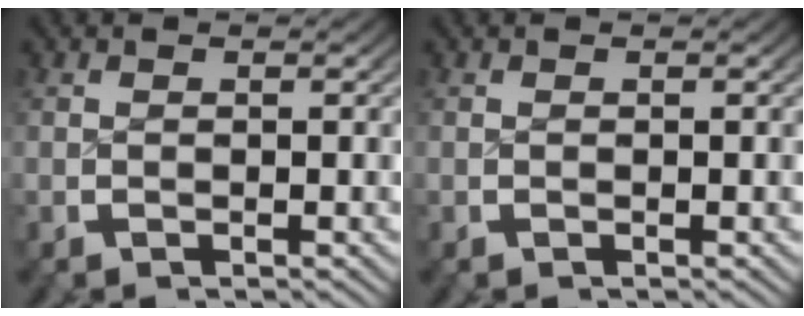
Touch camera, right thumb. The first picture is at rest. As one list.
[{"total": 0.0}]